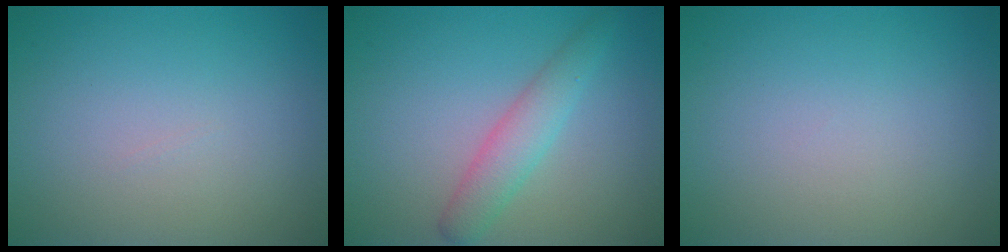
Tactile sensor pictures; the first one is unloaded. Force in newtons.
{"total": 2.9, "press": 2.9, "slide": 0.1}
{"total": 0.0}